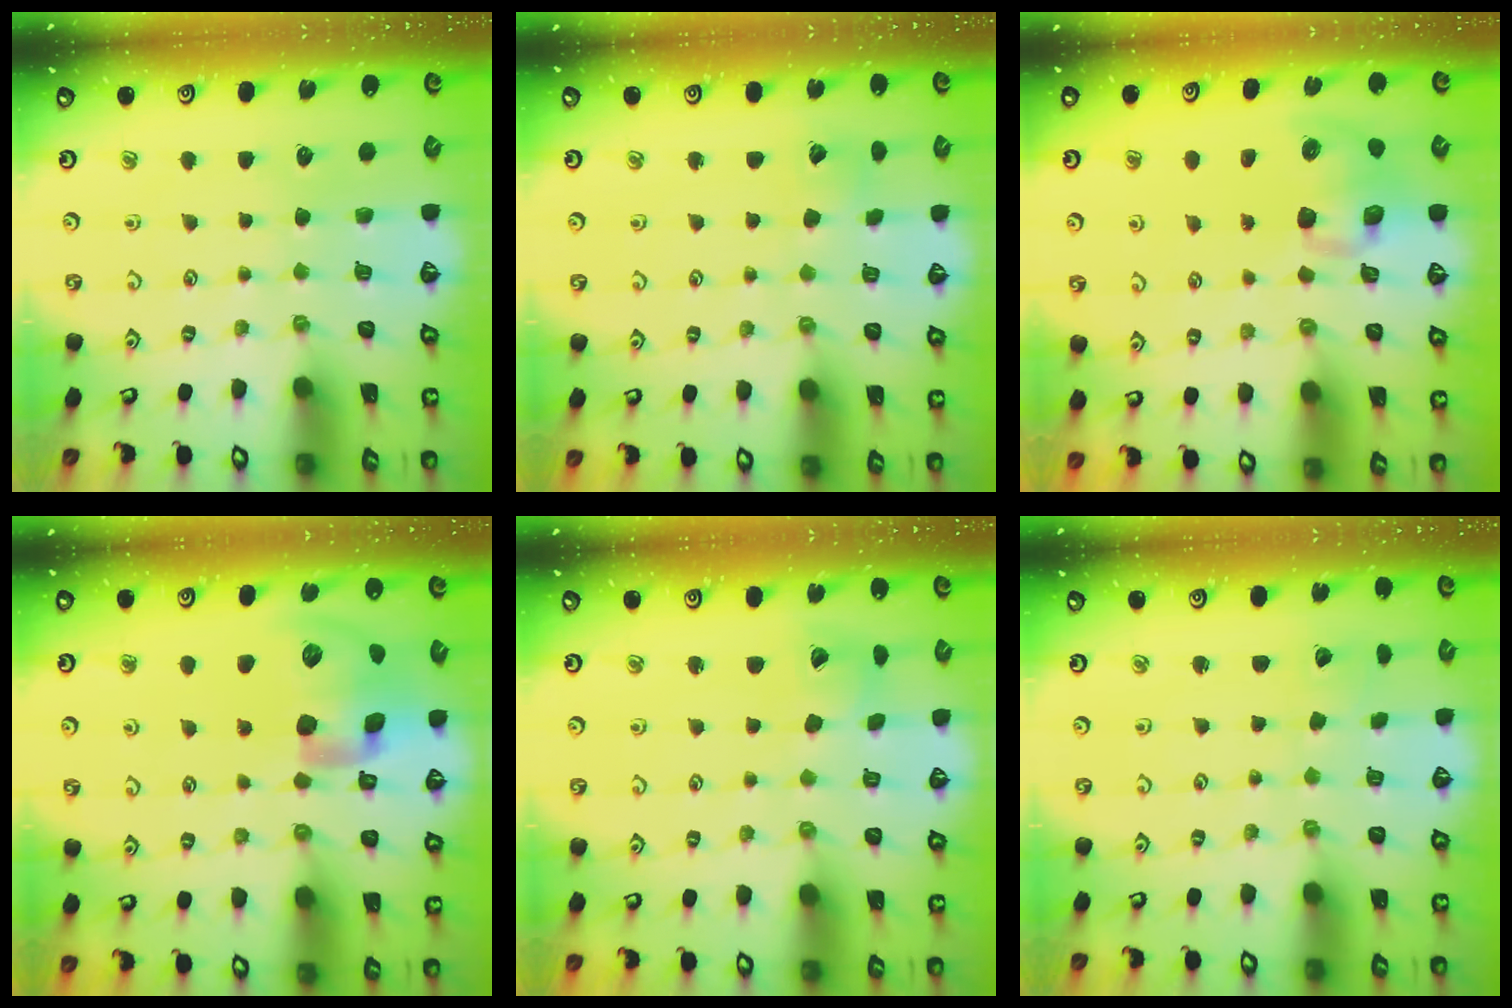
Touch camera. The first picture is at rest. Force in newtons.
{"total": 5.4, "press": 5.4, "slide": 0.4}
{"total": 9.9, "press": 9.8, "slide": 1.3}
{"total": 19.2, "press": 19.0, "slide": 3.0}
{"total": 8.1, "press": 8.0, "slide": 1.1}
{"total": 1.8, "press": 1.8, "slide": 0.1}